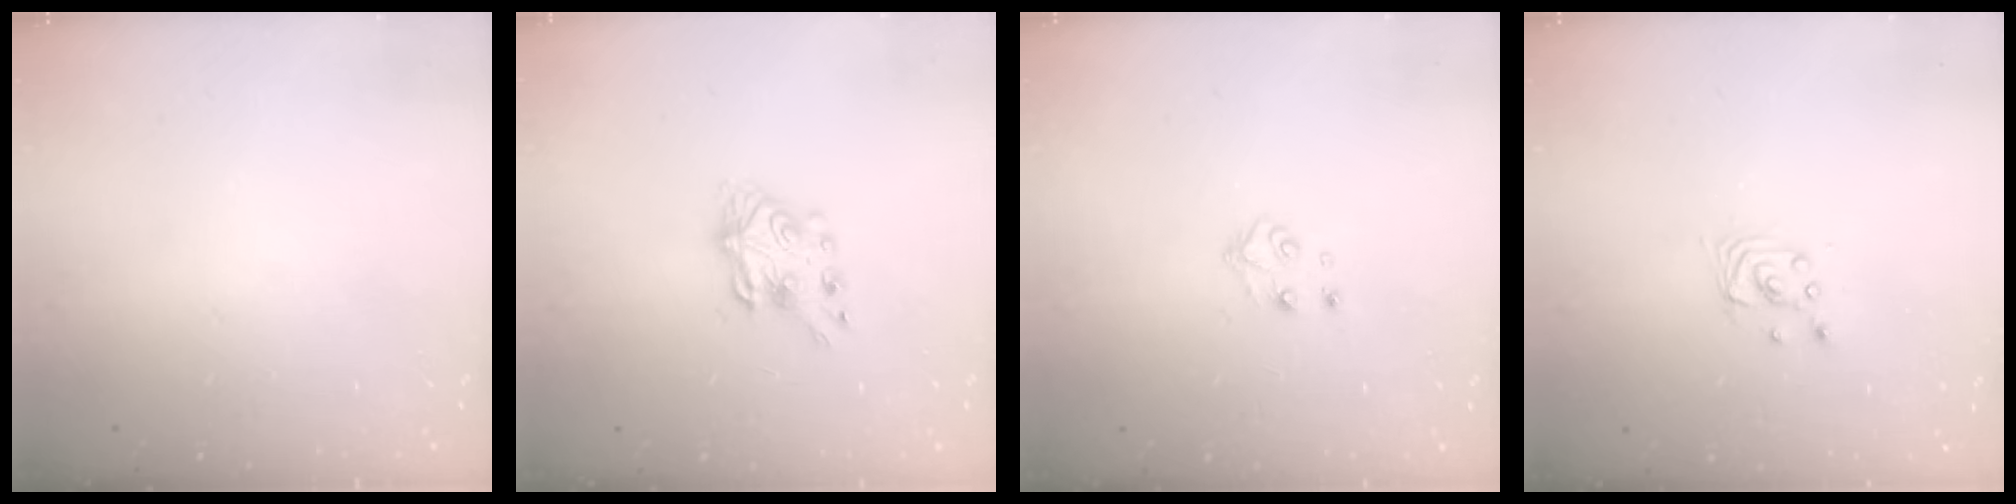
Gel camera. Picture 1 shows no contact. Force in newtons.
{"total": 6.9, "press": 6.9, "slide": 0.3}
{"total": 4.7, "press": 4.7, "slide": 0.4}
{"total": 2.8, "press": 2.8, "slide": 0.1}